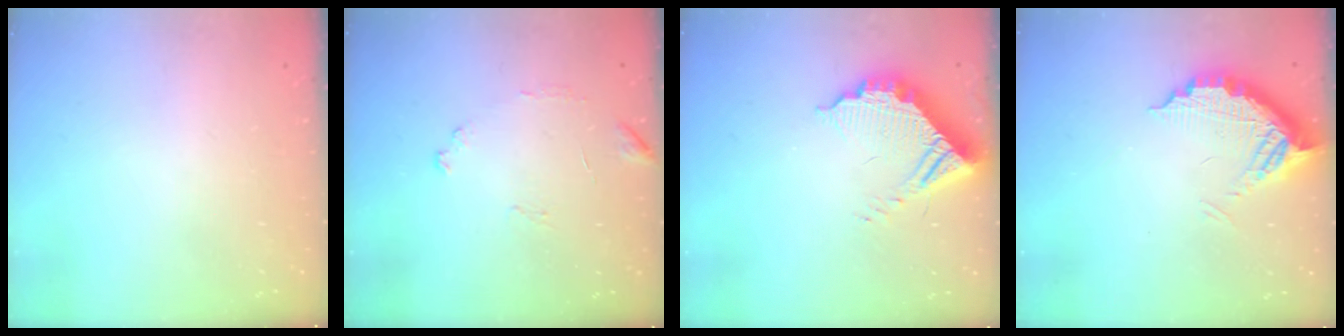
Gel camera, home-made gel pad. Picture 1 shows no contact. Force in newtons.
{"total": 8.1, "press": 8.0, "slide": 0.4}
{"total": 12.1, "press": 12.1, "slide": 1.2}
{"total": 10.8, "press": 10.7, "slide": 0.9}